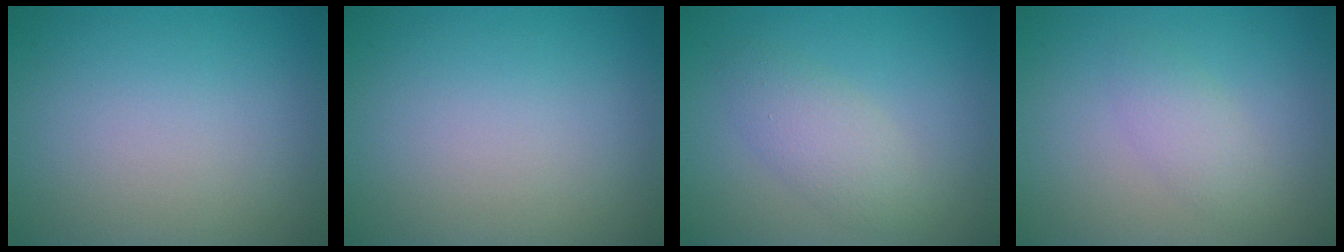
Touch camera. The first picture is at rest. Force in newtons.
{"total": 0.0}
{"total": 2.8, "press": 2.8, "slide": 0.2}
{"total": 1.9, "press": 1.9, "slide": 0.1}